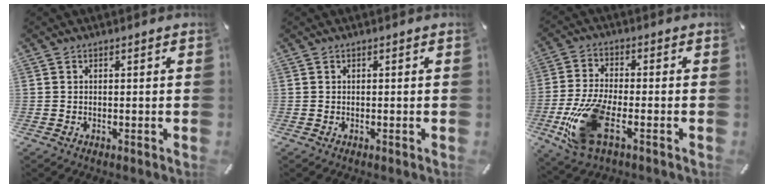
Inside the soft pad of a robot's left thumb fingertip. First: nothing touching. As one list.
[{"total": 0.0}, {"total": 14.1, "force": [-4.9, 6.0, 11.7], "torque": [-0.255, -0.009, -0.082]}]